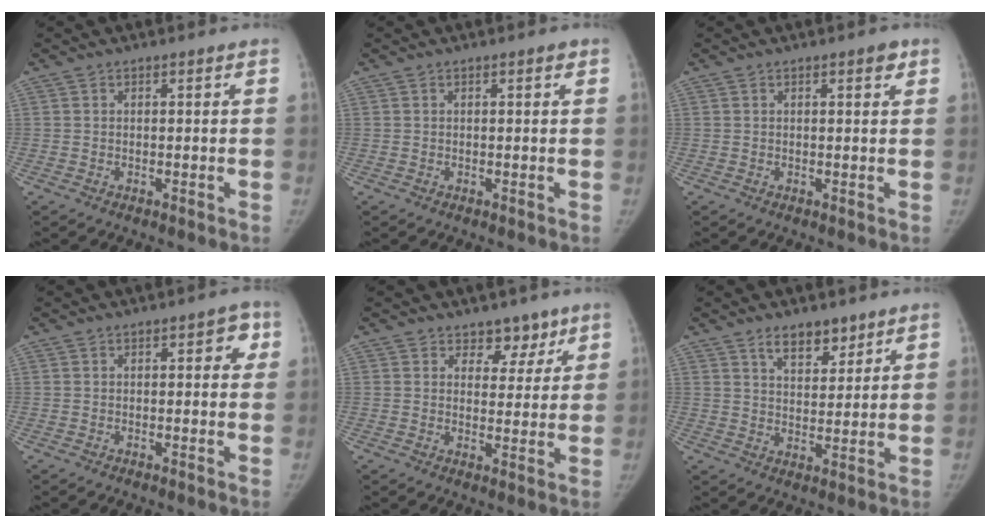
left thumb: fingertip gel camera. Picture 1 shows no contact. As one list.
[{"total": 0.5, "force": [0.3, 0.2, 0.4], "torque": [-0.007, -0.001, 0.002]}, {"total": 1.7, "force": [0.9, 0.6, 1.3], "torque": [-0.013, -0.002, 0.010]}, {"total": 3.4, "force": [1.0, 1.8, 2.7], "torque": [-0.007, 0.004, 0.004]}, {"total": 5.2, "force": [3.6, 3.4, 1.3], "torque": [0.021, -0.020, 0.053]}, {"total": 6.8, "force": [4.8, 3.4, 3.5], "torque": [-0.026, -0.033, 0.082]}]